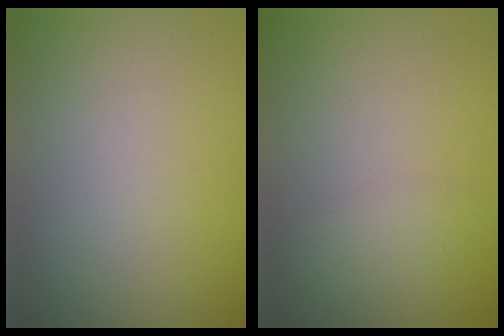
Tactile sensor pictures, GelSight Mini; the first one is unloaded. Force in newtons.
{"total": 1.3, "press": 1.3, "slide": 0.0}